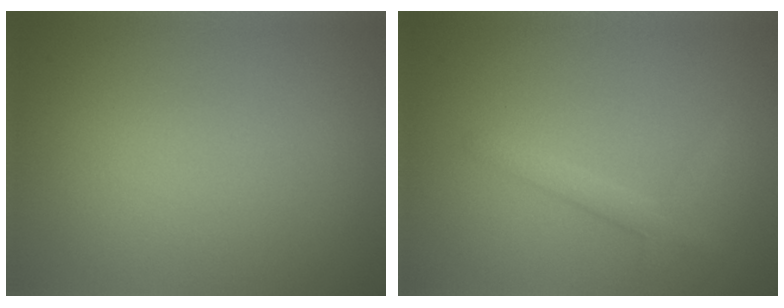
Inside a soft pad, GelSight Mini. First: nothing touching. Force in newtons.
{"total": 1.7, "press": 1.7, "slide": 0.1}